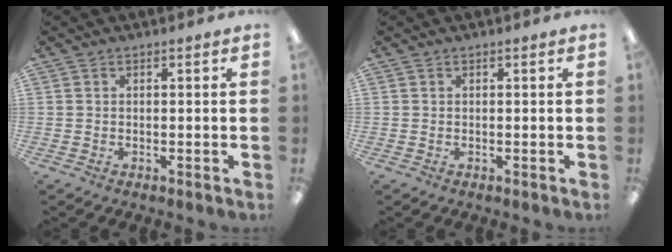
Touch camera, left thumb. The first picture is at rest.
{"total": 0.0}